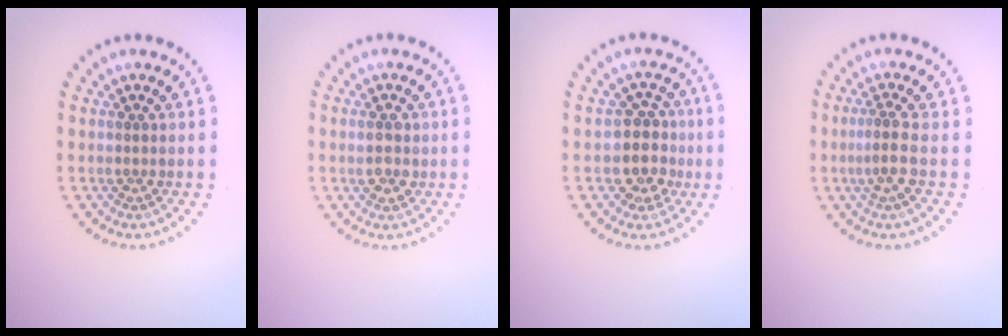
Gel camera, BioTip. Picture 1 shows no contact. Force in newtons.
{"total": 2.1, "press": 2.0, "slide": 0.4}
{"total": 3.4, "press": 3.0, "slide": 1.5}
{"total": 1.9, "press": 1.5, "slide": 1.3}